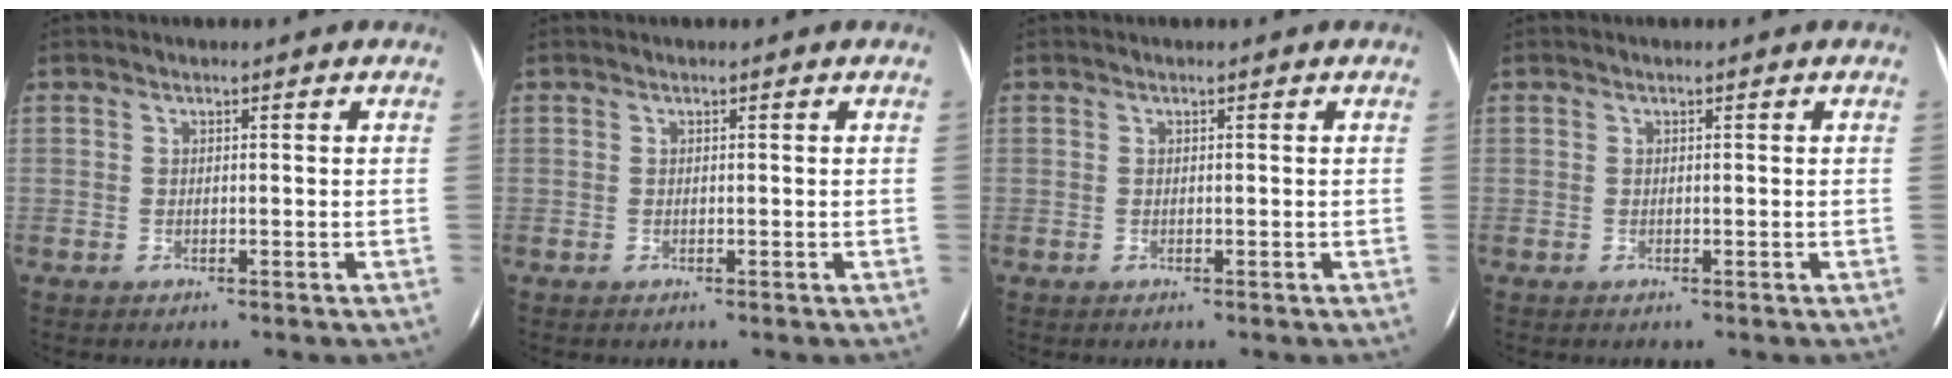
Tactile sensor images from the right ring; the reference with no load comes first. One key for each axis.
{"total": 0.0}
{"total": 0.0}
{"total": 0.0}